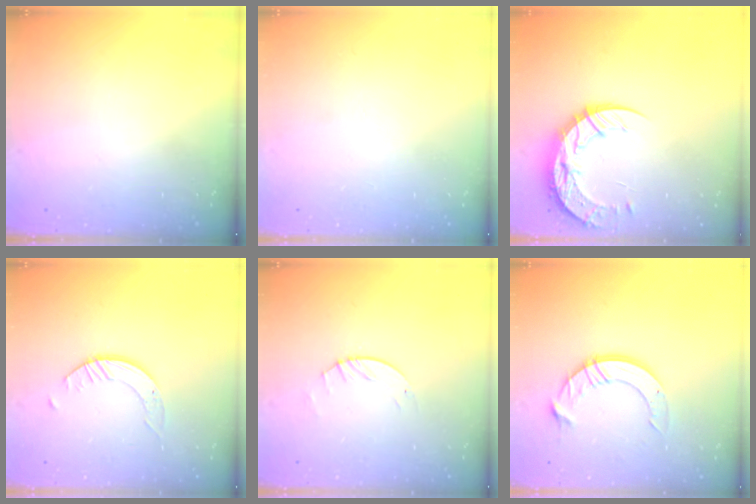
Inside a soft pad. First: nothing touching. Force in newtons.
{"total": 0.0}
{"total": 13.9, "press": 13.8, "slide": 1.0}
{"total": 2.9, "press": 2.9, "slide": 0.3}
{"total": 2.8, "press": 2.8, "slide": 0.4}
{"total": 12.6, "press": 12.6, "slide": 1.3}